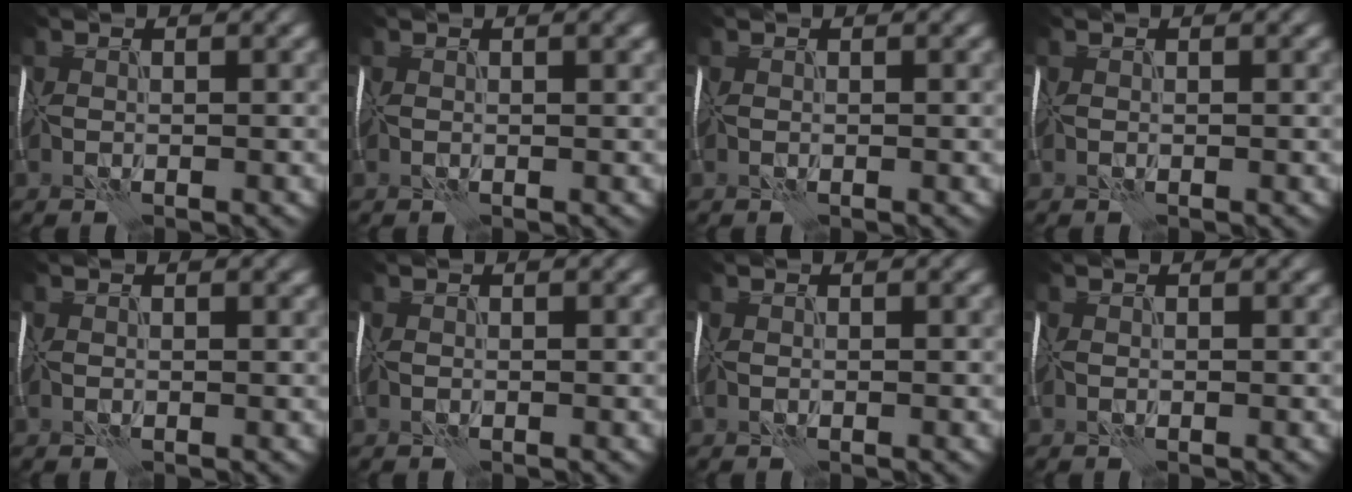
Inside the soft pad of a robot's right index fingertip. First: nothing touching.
{"total": 0.7, "force": [0.2, 0.2, 0.6], "torque": [-0.008, 0.000, 0.004]}
{"total": 0.0}
{"total": 0.0}
{"total": 0.0}
{"total": 0.0}
{"total": 0.0}
{"total": 0.0}